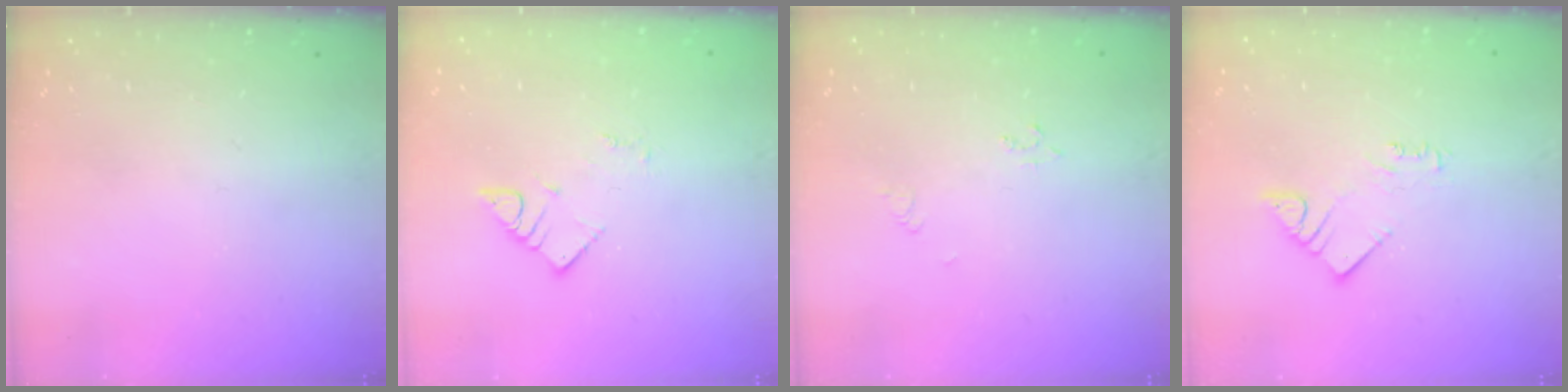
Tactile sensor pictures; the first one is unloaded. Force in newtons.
{"total": 3.4, "press": 3.4, "slide": 0.1}
{"total": 2.4, "press": 2.4, "slide": 0.3}
{"total": 3.1, "press": 3.1, "slide": 0.1}